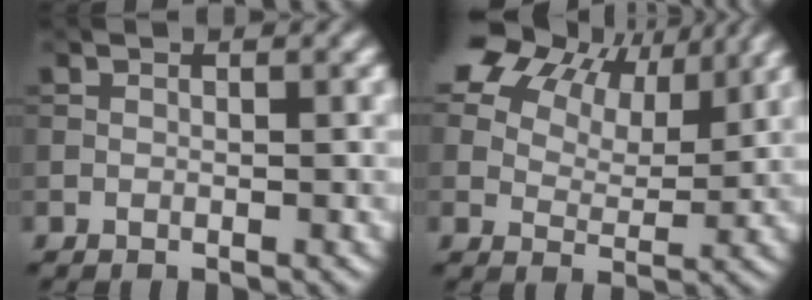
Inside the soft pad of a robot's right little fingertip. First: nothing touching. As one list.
[{"total": 10.7, "force": [7.1, 5.9, 5.5], "torque": [-0.136, 0.014, 0.141]}]